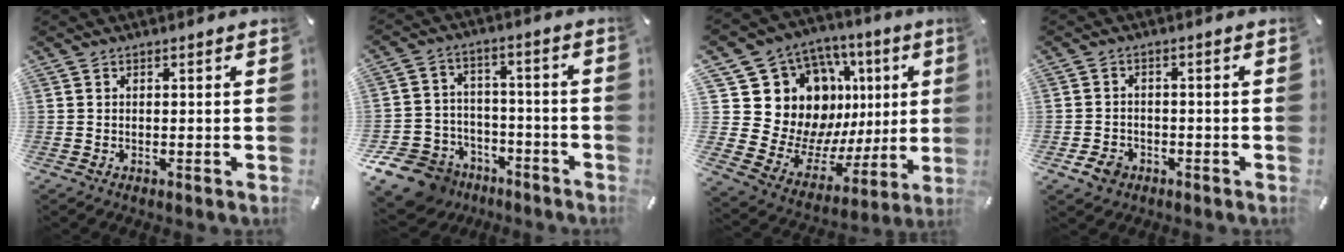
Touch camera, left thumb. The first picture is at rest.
{"total": 12.1, "force": [-7.7, 8.8, 3.1], "torque": [-0.076, 0.053, -0.136]}
{"total": 21.6, "force": [7.4, 17.2, 10.9], "torque": [-0.155, -0.084, 0.178]}
{"total": 4.3, "force": [-2.2, 3.2, 1.6], "torque": [-0.037, 0.008, -0.043]}